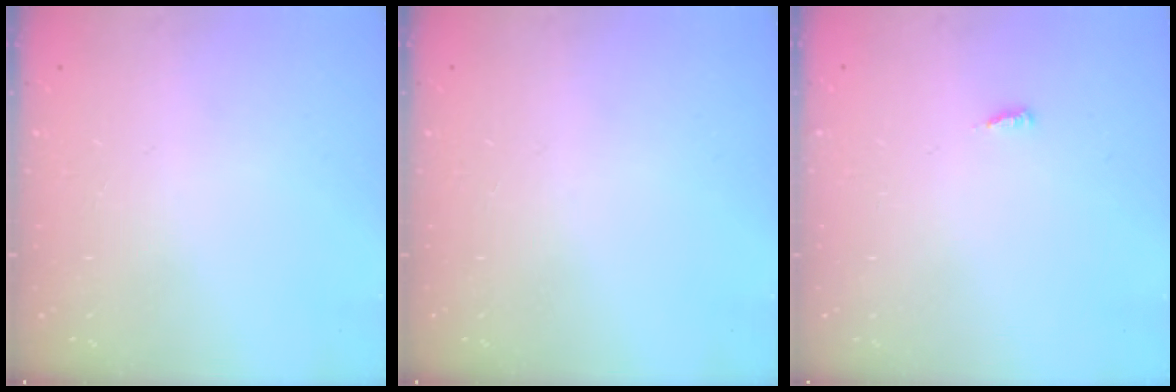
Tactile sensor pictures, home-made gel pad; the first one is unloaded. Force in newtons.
{"total": 0.0}
{"total": 2.6, "press": 2.6, "slide": 0.3}